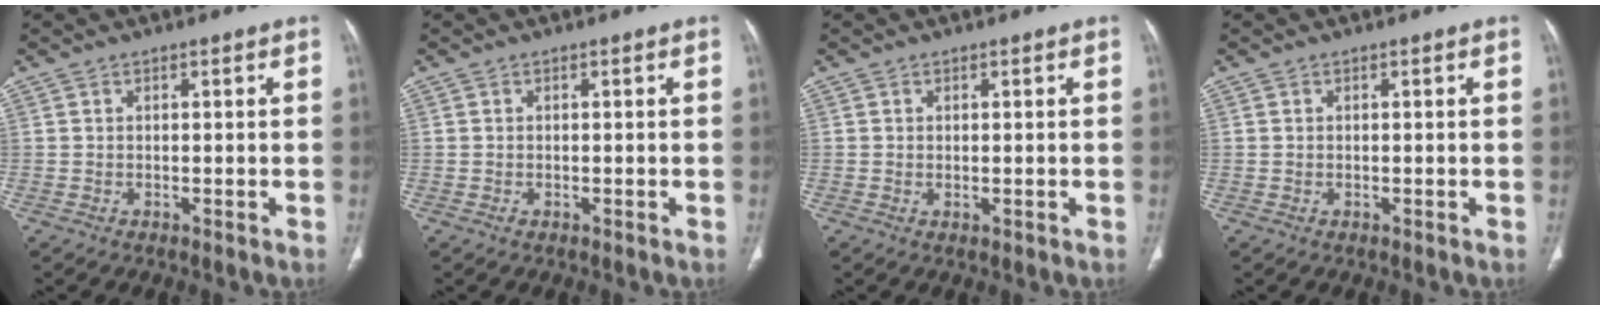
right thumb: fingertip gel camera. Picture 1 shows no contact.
{"total": 0.0}
{"total": 0.6, "force": [0.0, 0.3, 0.5], "torque": [-0.010, -0.004, 0.004]}
{"total": 0.0}